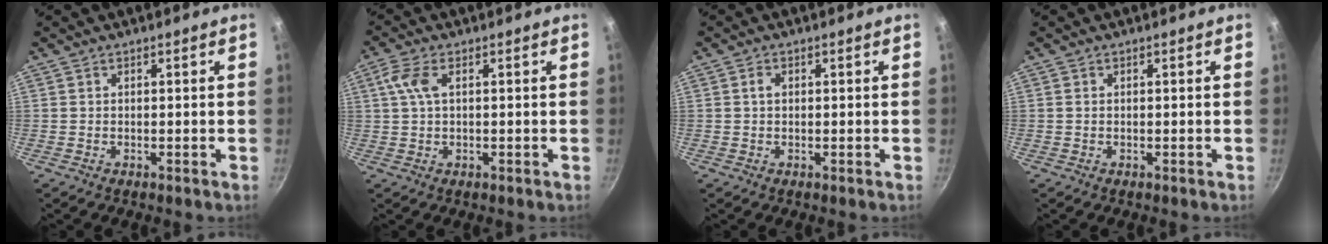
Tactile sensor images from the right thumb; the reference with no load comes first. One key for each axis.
{"total": 4.6, "fx": 1.0, "fy": 2.2, "fz": 3.9, "tx": -0.087, "ty": 0.013, "tz": 0.018}
{"total": 1.3, "fx": 0.2, "fy": 0.9, "fz": 0.9, "tx": -0.016, "ty": 0.005, "tz": 0.002}
{"total": 0.0}